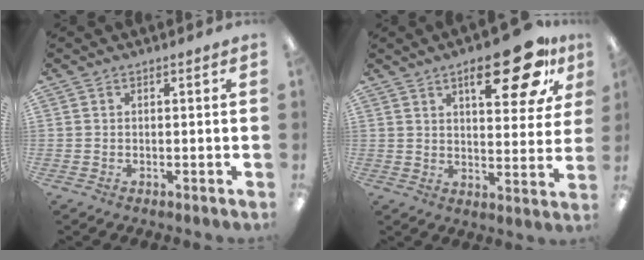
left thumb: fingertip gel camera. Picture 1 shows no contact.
{"total": 18.4, "force": [9.9, 6.6, 14.1], "torque": [-0.193, -0.036, 0.149]}